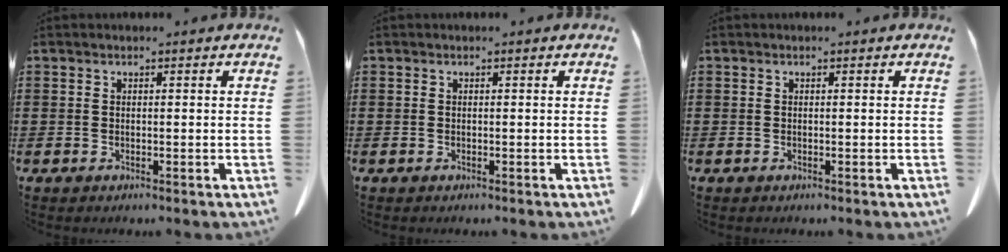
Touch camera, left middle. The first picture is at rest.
{"total": 0.0}
{"total": 0.0}